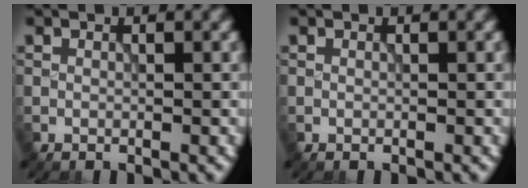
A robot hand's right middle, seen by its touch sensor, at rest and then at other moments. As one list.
[{"total": 0.0}]